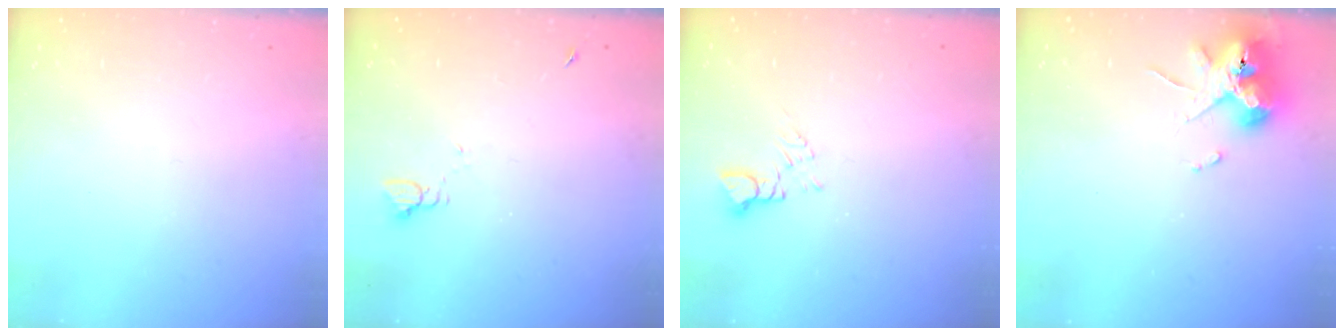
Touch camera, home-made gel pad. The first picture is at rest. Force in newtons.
{"total": 2.3, "press": 2.3, "slide": 0.3}
{"total": 3.3, "press": 3.3, "slide": 0.4}
{"total": 10.8, "press": 10.7, "slide": 1.2}